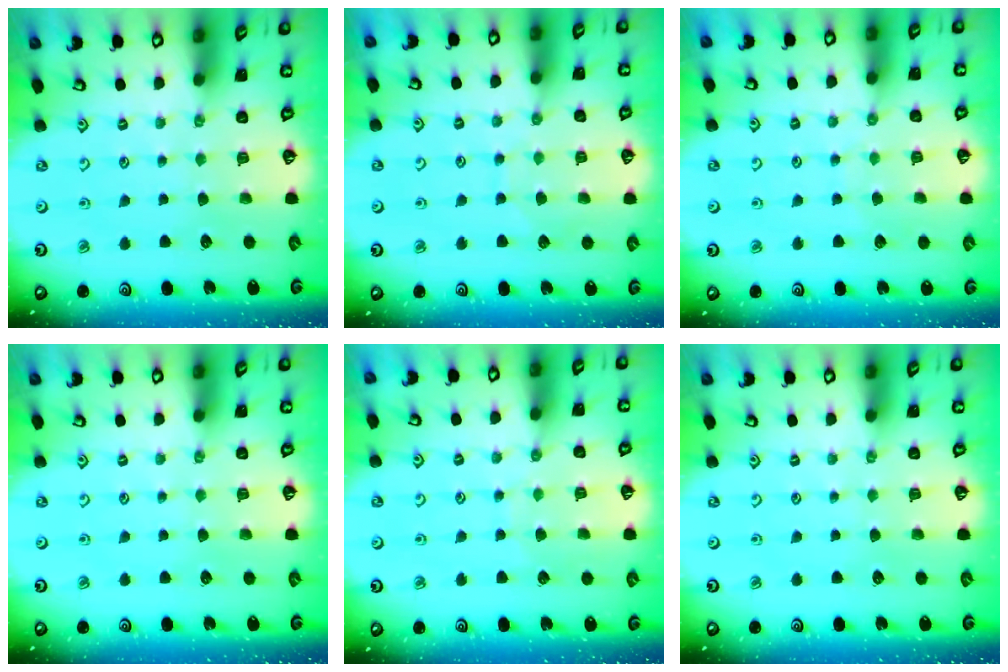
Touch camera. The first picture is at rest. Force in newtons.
{"total": 6.1, "press": 6.1, "slide": 0.5}
{"total": 3.9, "press": 3.9, "slide": 0.4}
{"total": 0.0}
{"total": 5.7, "press": 5.7, "slide": 0.5}
{"total": 0.0}